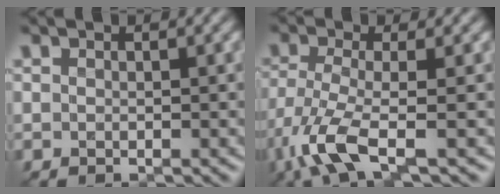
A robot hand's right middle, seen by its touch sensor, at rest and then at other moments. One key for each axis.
{"total": 5.7, "fx": -3.0, "fy": 1.5, "fz": 4.7, "tx": -0.110, "ty": -0.017, "tz": -0.066}